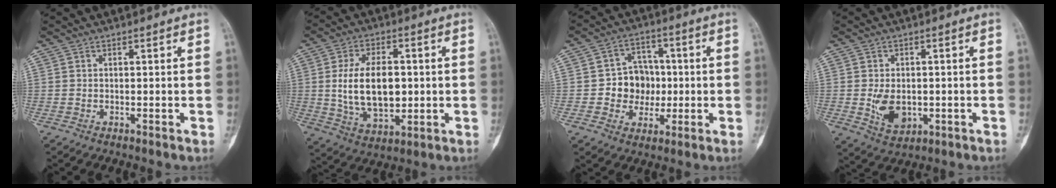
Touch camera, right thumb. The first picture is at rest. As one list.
[{"total": 14.1, "force": [0.6, 8.4, 11.4], "torque": [-0.180, -0.003, 0.020]}, {"total": 9.1, "force": [-0.6, 8.0, 4.3], "torque": [-0.015, 0.018, -0.013]}, {"total": 6.5, "force": [-0.8, 4.4, 4.8], "torque": [-0.065, -0.006, -0.003]}]